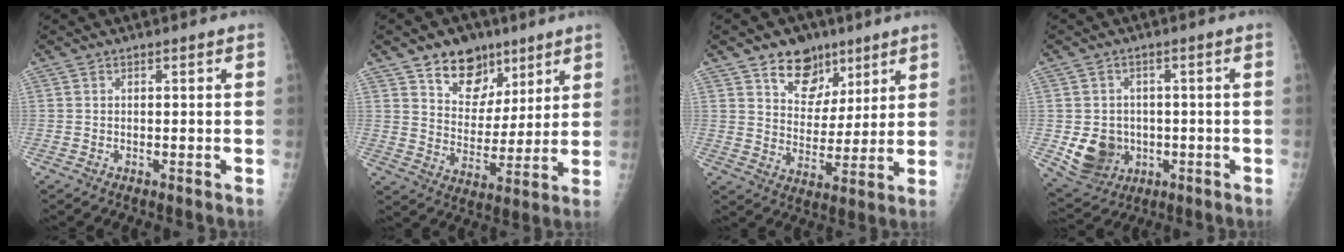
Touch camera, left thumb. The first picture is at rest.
{"total": 12.3, "force": [7.8, 8.3, 4.6], "torque": [-0.033, -0.042, 0.132]}
{"total": 10.9, "force": [6.9, 7.5, 3.9], "torque": [-0.026, -0.038, 0.116]}
{"total": 8.9, "force": [-1.4, 7.9, 4.0], "torque": [-0.041, 0.003, -0.006]}